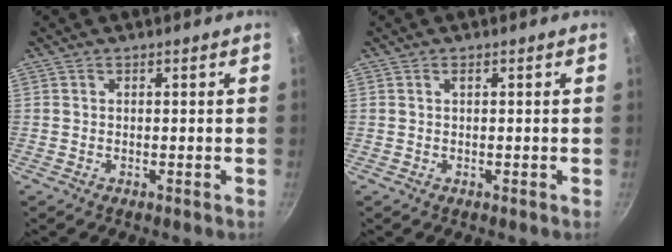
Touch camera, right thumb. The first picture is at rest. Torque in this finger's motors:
{"motor_torque": [-0.01, -0.19, -0.02, -0.14, 0.01]}